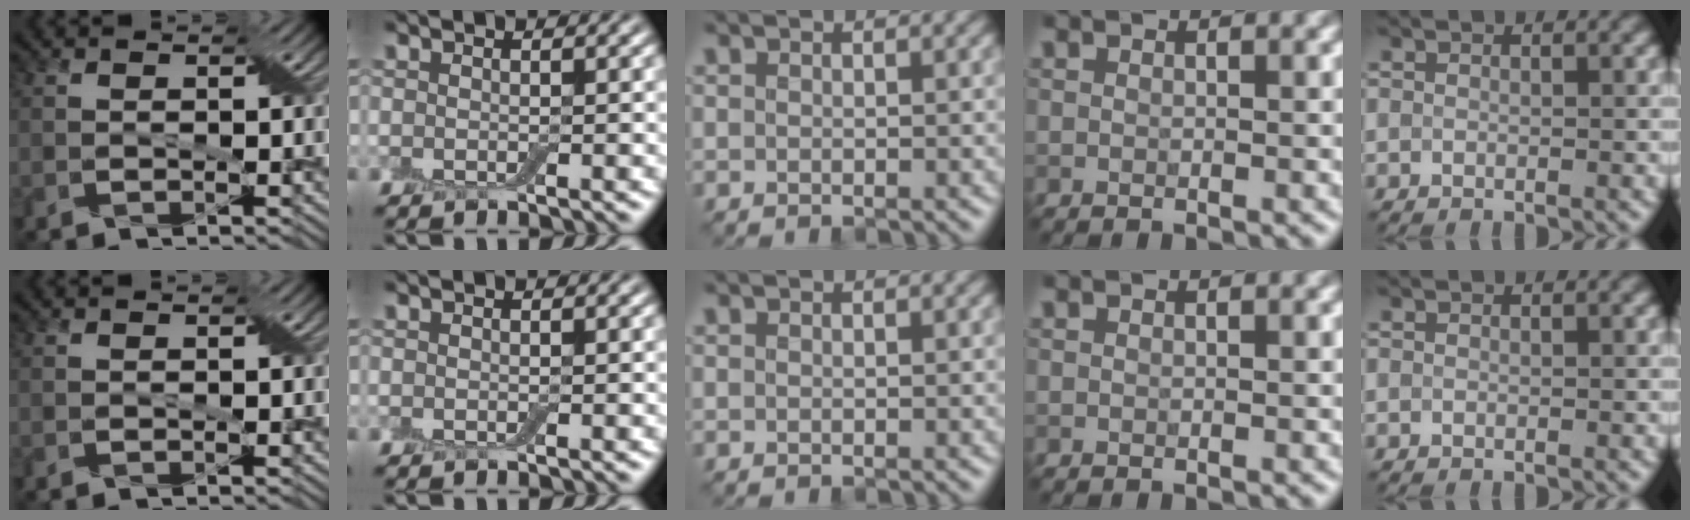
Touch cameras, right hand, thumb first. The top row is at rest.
{}